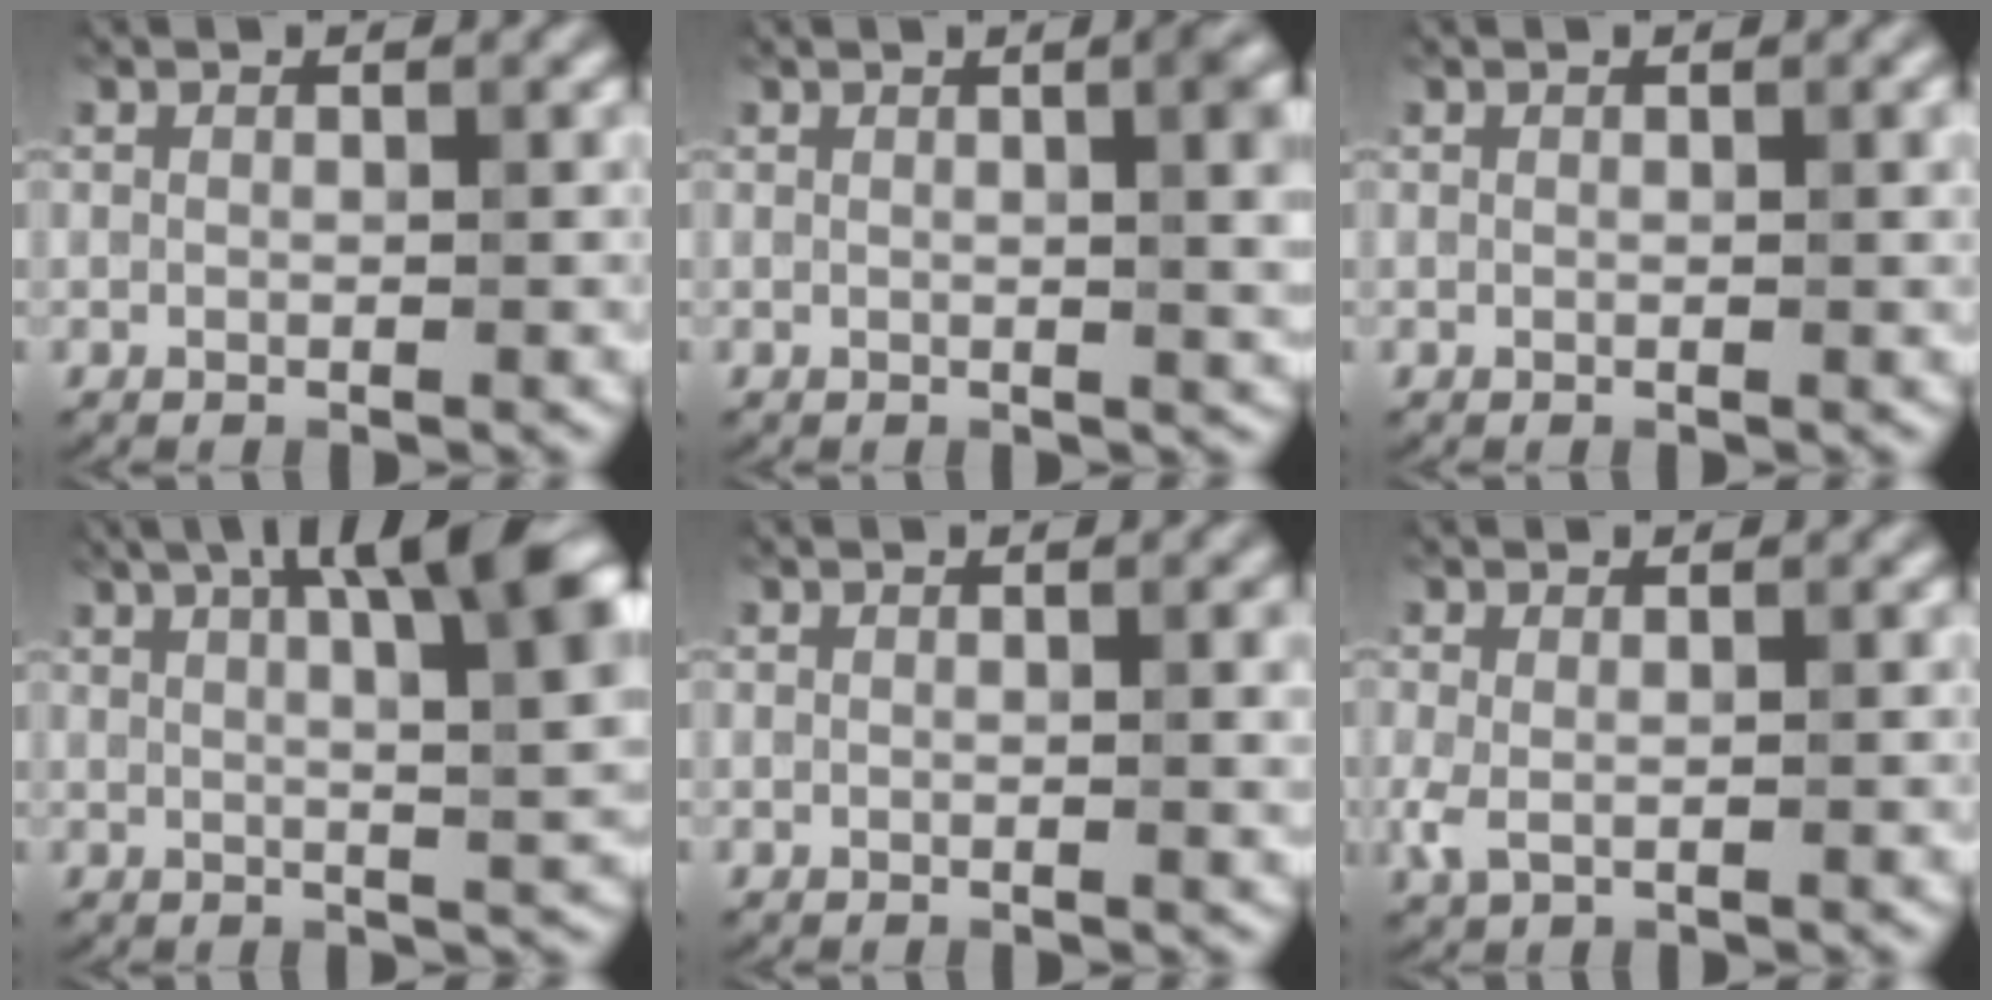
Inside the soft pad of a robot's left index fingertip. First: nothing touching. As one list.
[{"total": 6.5, "force": [1.3, 2.5, 5.8], "torque": [-0.037, 0.013, 0.015]}, {"total": 0.9, "force": [0.3, 0.2, 0.9], "torque": [-0.008, 0.002, 0.003]}, {"total": 12.6, "force": [5.2, 3.7, 10.9], "torque": [-0.116, 0.030, 0.067]}, {"total": 1.8, "force": [0.3, 0.5, 1.7], "torque": [-0.017, 0.002, 0.002]}, {"total": 1.5, "force": [-0.1, 0.8, 1.3], "torque": [-0.031, -0.003, -0.002]}]